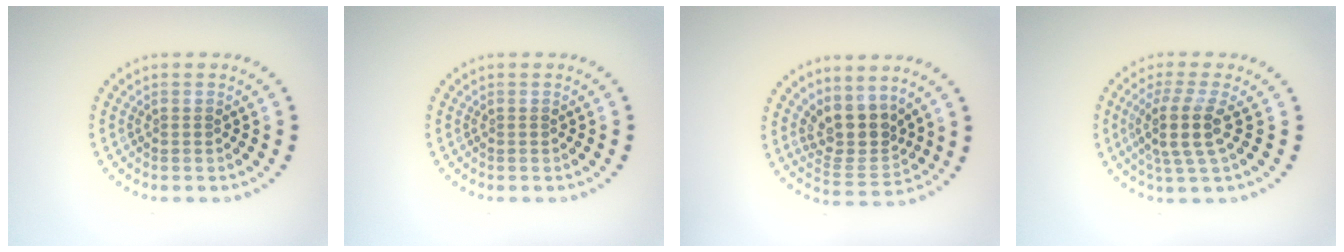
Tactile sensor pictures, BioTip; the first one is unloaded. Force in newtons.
{"total": 0.0}
{"total": 3.8, "press": 3.0, "slide": 2.2}
{"total": 3.7, "press": 2.9, "slide": 2.3}